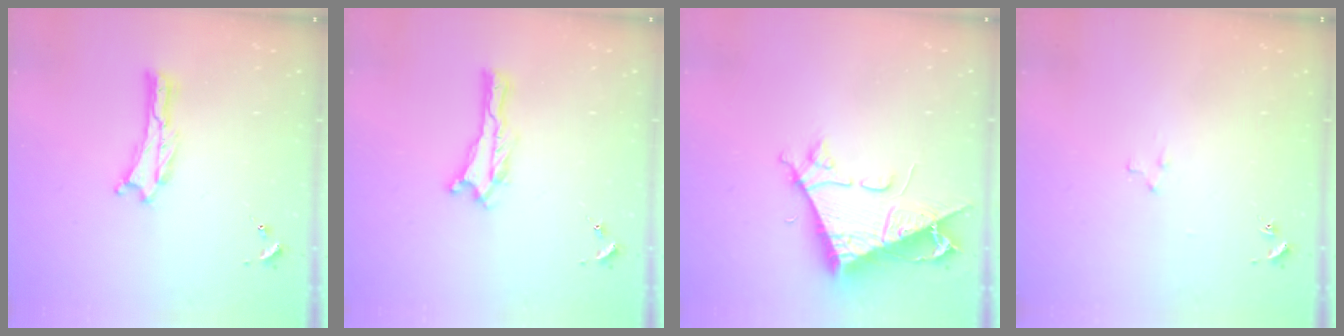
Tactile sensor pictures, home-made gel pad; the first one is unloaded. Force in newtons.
{"total": 0.0}
{"total": 8.8, "press": 8.8, "slide": 1.1}
{"total": 2.2, "press": 2.2, "slide": 0.2}